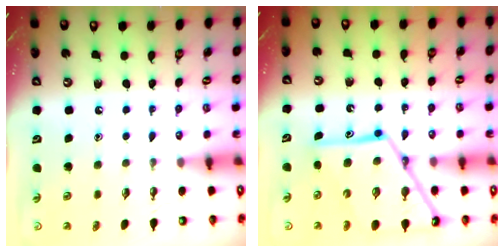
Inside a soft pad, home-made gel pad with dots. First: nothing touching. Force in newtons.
{"total": 18.0, "press": 17.9, "slide": 1.5}